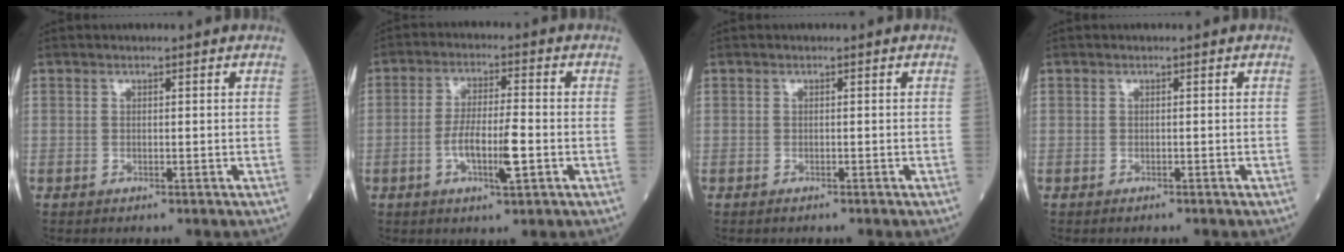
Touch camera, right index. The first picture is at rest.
{"total": 7.1, "force": [-2.0, 1.1, 6.7], "torque": [-0.124, 0.000, -0.038]}
{"total": 0.7, "force": [-0.6, 0.0, 0.3], "torque": [-0.008, -0.001, -0.009]}
{"total": 0.6, "force": [-0.5, 0.0, 0.2], "torque": [-0.007, -0.001, -0.009]}